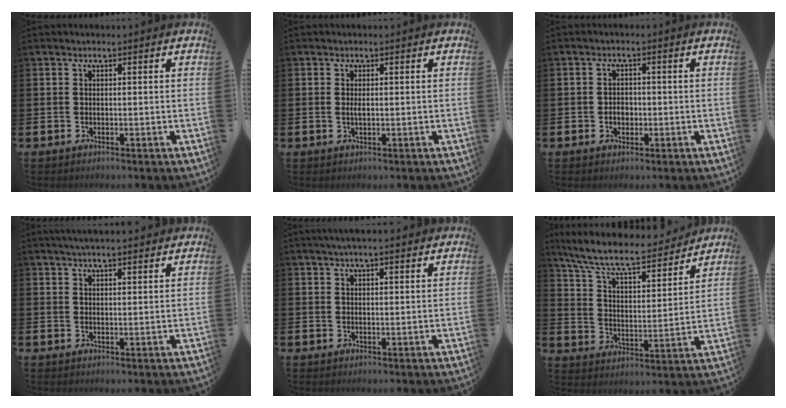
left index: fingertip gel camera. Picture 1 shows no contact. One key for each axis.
{"total": 0.9, "fx": 0.0, "fy": 0.2, "fz": 0.8, "tx": -0.015, "ty": 0.001, "tz": -0.001}
{"total": 2.1, "fx": -0.5, "fy": 1.6, "fz": 1.2, "tx": -0.014, "ty": 0.003, "tz": -0.014}
{"total": 3.1, "fx": 3.0, "fy": 0.0, "fz": 0.9, "tx": -0.023, "ty": -0.007, "tz": 0.054}
{"total": 2.7, "fx": 2.4, "fy": 0.2, "fz": 1.1, "tx": -0.018, "ty": -0.007, "tz": 0.041}
{"total": 9.2, "fx": 8.3, "fy": 1.9, "fz": 3.5, "tx": -0.103, "ty": -0.056, "tz": 0.140}